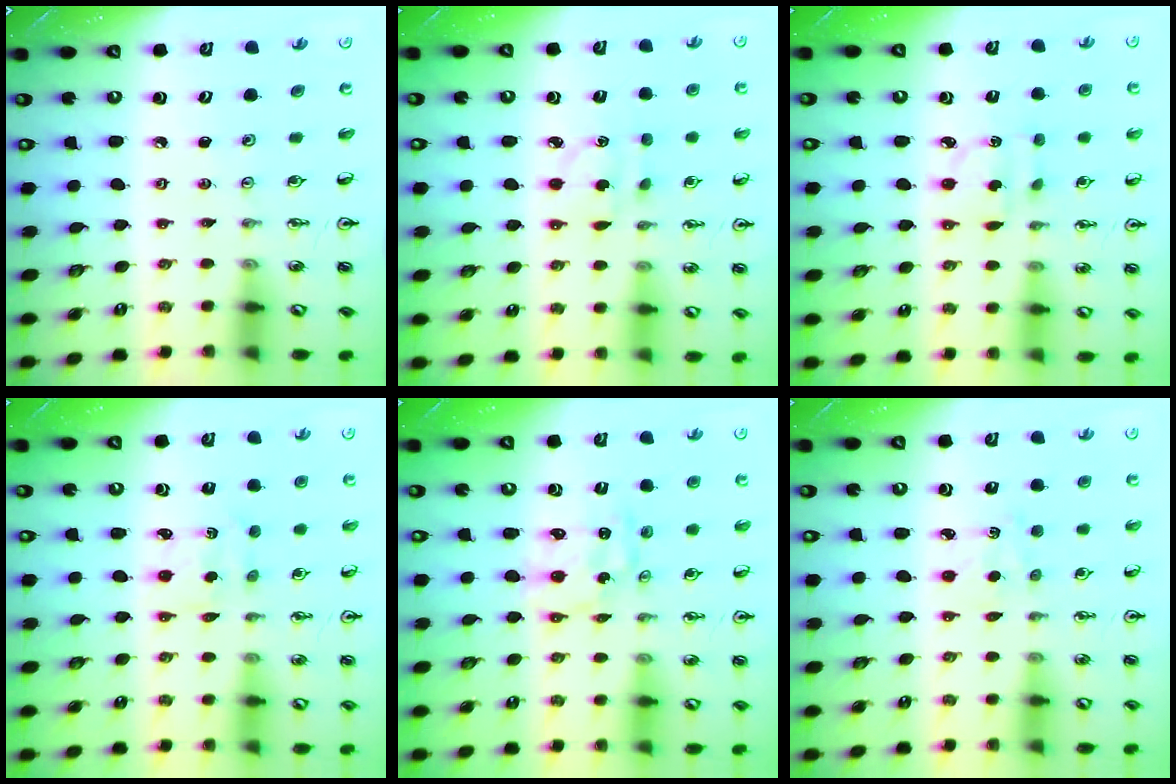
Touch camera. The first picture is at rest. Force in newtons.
{"total": 4.3, "press": 4.2, "slide": 0.7}
{"total": 2.7, "press": 2.7, "slide": 0.2}
{"total": 2.3, "press": 2.1, "slide": 0.8}
{"total": 2.7, "press": 2.7, "slide": 0.3}
{"total": 3.3, "press": 3.3, "slide": 0.5}